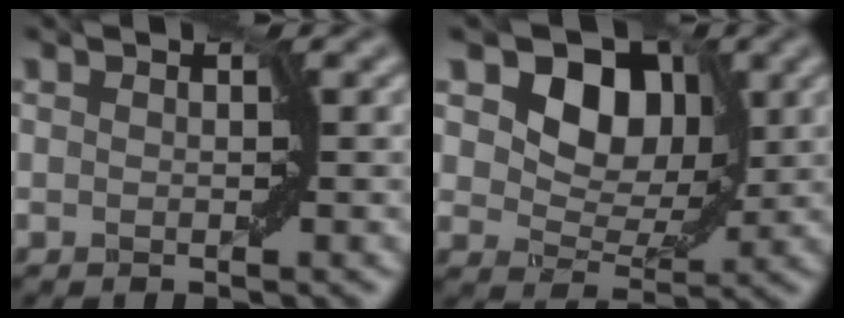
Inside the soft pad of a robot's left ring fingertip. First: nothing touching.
{"total": 9.9, "force": [4.6, 6.7, 5.7], "torque": [-0.082, 0.022, 0.058]}